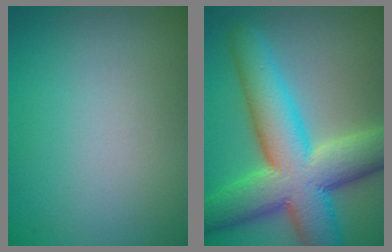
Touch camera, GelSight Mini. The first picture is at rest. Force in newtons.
{"total": 12.0, "press": 12.0, "slide": 0.5}